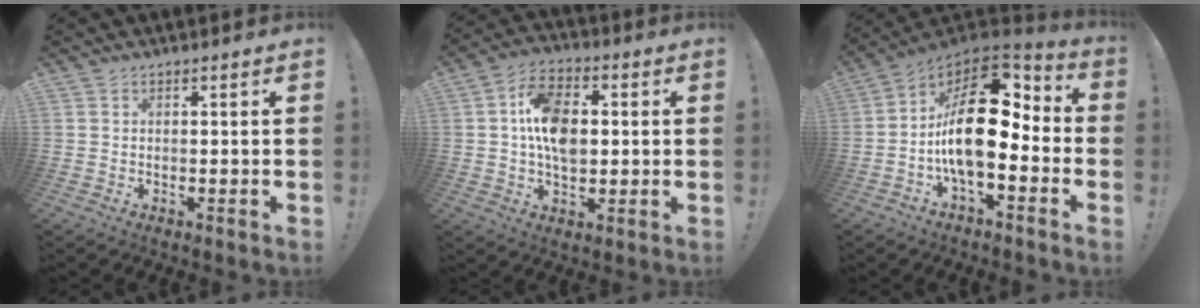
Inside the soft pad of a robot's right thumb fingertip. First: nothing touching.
{"total": 13.6, "force": [0.6, 9.1, 10.0], "torque": [-0.174, 0.014, 0.012]}
{"total": 20.4, "force": [-0.1, 9.8, 17.9], "torque": [-0.312, 0.007, 0.001]}